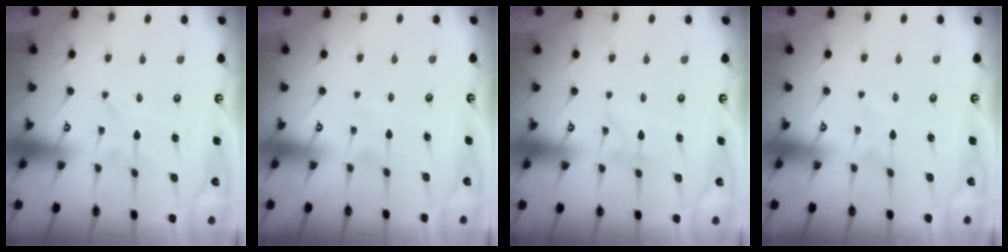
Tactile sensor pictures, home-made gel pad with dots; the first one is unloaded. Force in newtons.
{"total": 1.7, "press": 1.6, "slide": 0.2}
{"total": 2.9, "press": 2.9, "slide": 0.3}
{"total": 1.2, "press": 1.2, "slide": 0.2}